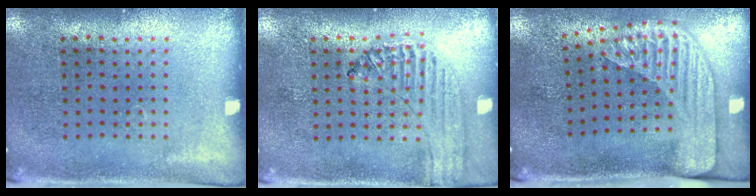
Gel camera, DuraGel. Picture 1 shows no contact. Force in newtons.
{"total": 0.5, "press": 0.5, "slide": 0.2}
{"total": 2.3, "press": 1.8, "slide": 1.5}